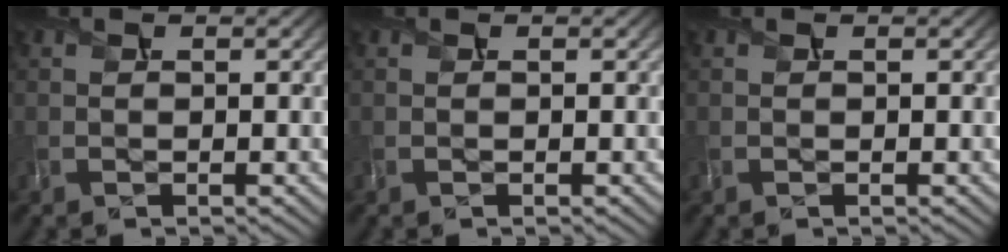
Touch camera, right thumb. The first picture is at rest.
{"total": 0.0}
{"total": 0.0}